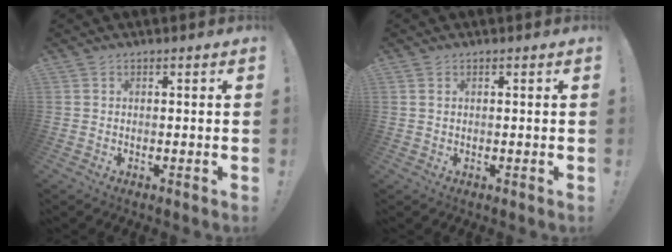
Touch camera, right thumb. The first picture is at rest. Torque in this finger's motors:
{"motor_torque": [0.00, 0.10, -0.19, -0.09, -0.02]}